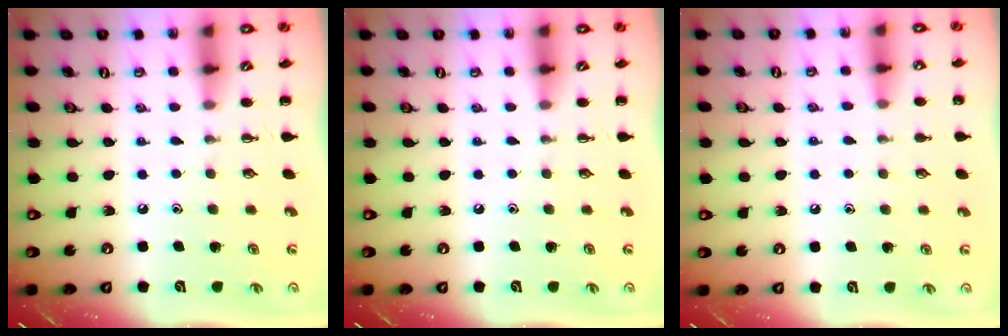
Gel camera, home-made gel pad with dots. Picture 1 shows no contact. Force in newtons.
{"total": 0.0}
{"total": 6.2, "press": 5.8, "slide": 2.1}